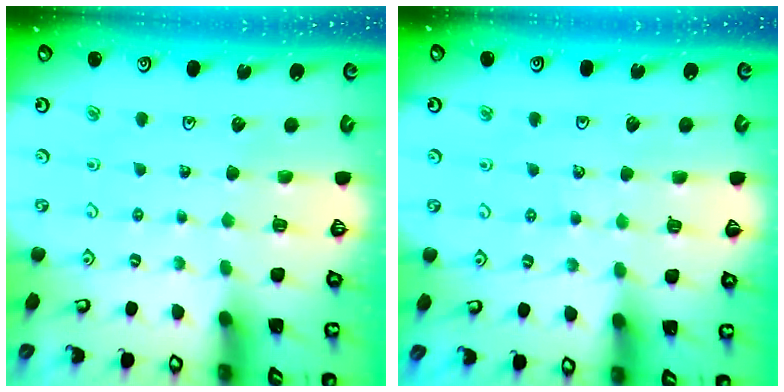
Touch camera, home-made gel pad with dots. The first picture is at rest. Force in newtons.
{"total": 5.0, "press": 4.9, "slide": 0.7}